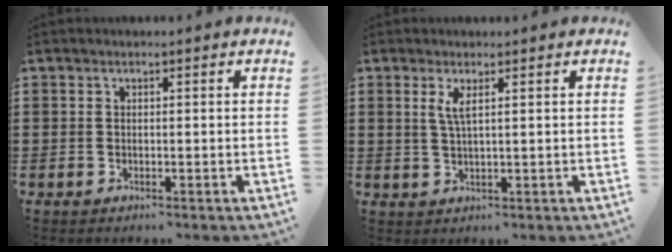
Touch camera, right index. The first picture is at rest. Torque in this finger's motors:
{"motor_torque": [0.33, -0.23, 0.20, 0.08]}